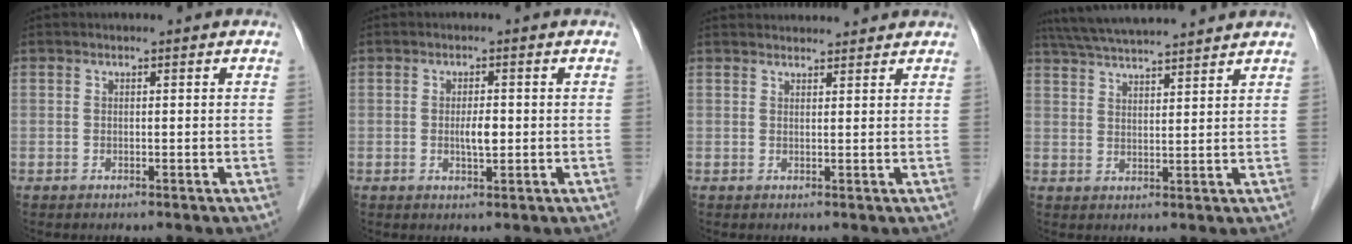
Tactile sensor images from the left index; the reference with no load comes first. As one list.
[{"total": 2.6, "force": [-0.2, 0.8, 2.5], "torque": [-0.046, 0.000, -0.002]}, {"total": 6.1, "force": [5.9, 1.4, 0.9], "torque": [-0.007, 0.030, 0.068]}, {"total": 12.6, "force": [11.5, 0.5, 5.1], "torque": [-0.098, 0.035, 0.179]}]